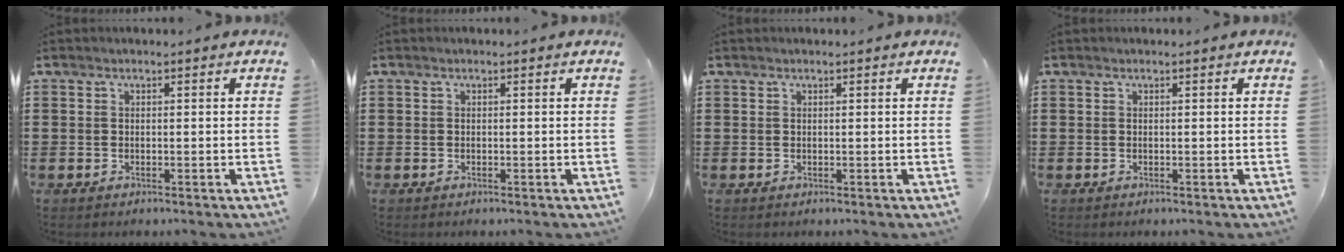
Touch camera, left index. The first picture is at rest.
{"total": 0.0}
{"total": 0.0}
{"total": 0.0}